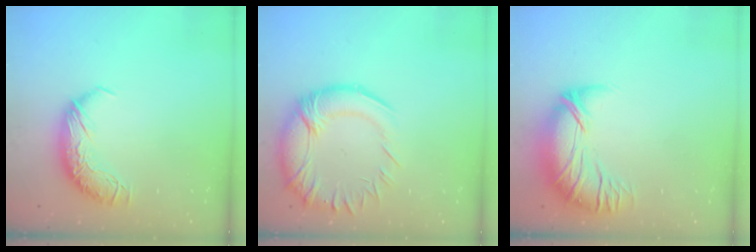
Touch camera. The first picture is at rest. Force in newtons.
{"total": 7.5, "press": 6.3, "slide": 4.0}
{"total": 2.5, "press": 0.1, "slide": 2.5}